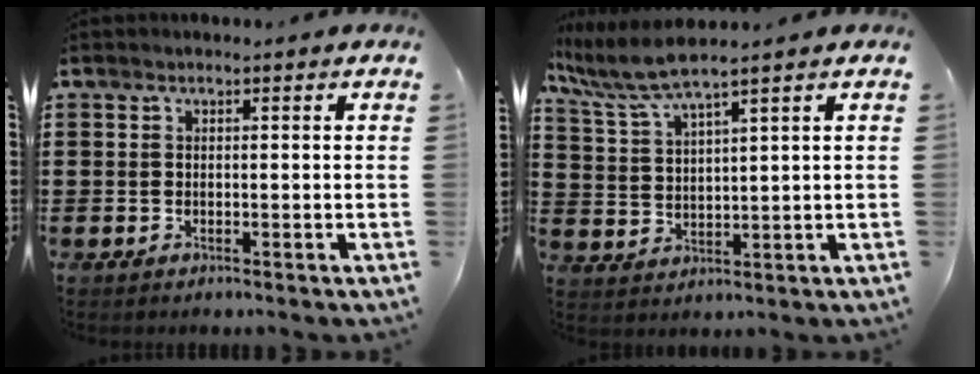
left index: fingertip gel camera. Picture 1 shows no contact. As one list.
[{"total": 6.1, "force": [5.0, 0.3, 3.4], "torque": [-0.085, -0.018, 0.088]}]